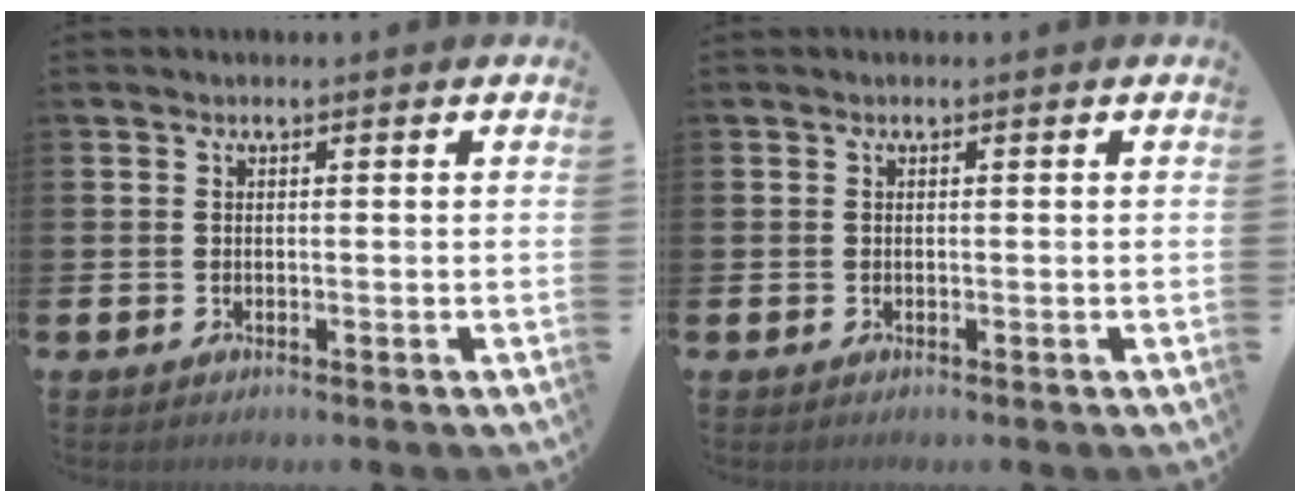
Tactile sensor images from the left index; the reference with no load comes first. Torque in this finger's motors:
{"motor_torque": [0.01, 0.00, -0.04, 0.00]}